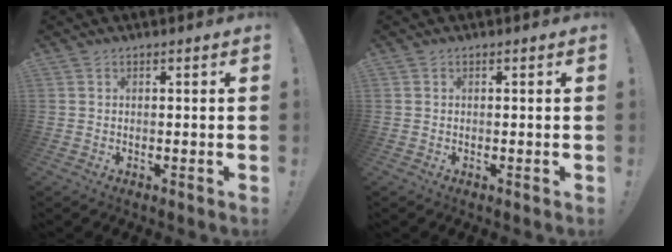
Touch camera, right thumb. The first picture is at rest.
{"total": 0.0}